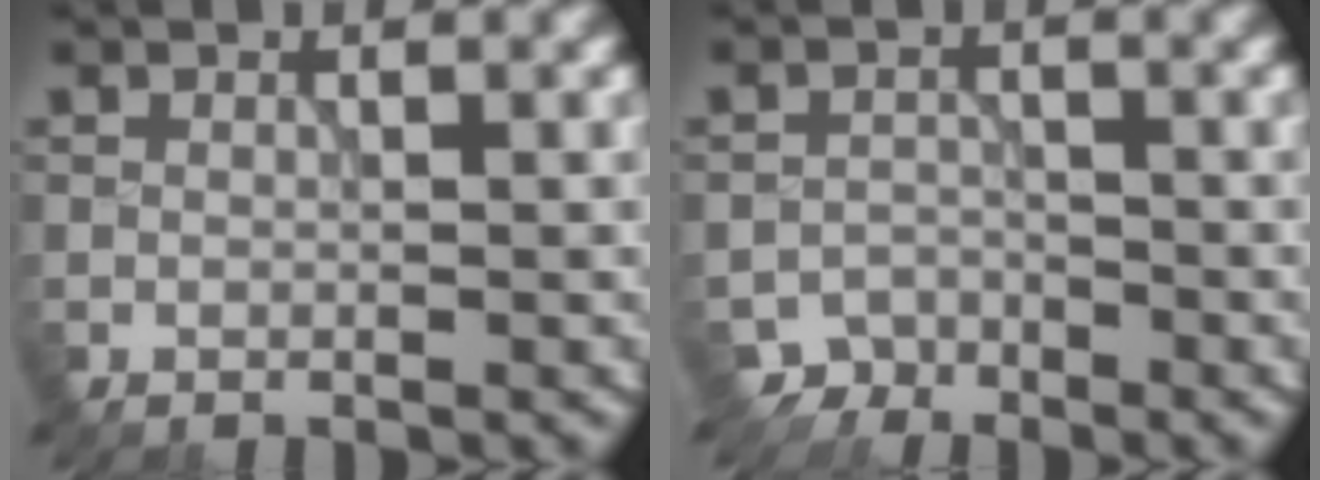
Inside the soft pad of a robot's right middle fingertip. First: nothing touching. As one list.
[{"total": 2.8, "force": [-2.5, 1.2, -0.3], "torque": [0.015, 0.001, -0.039]}]